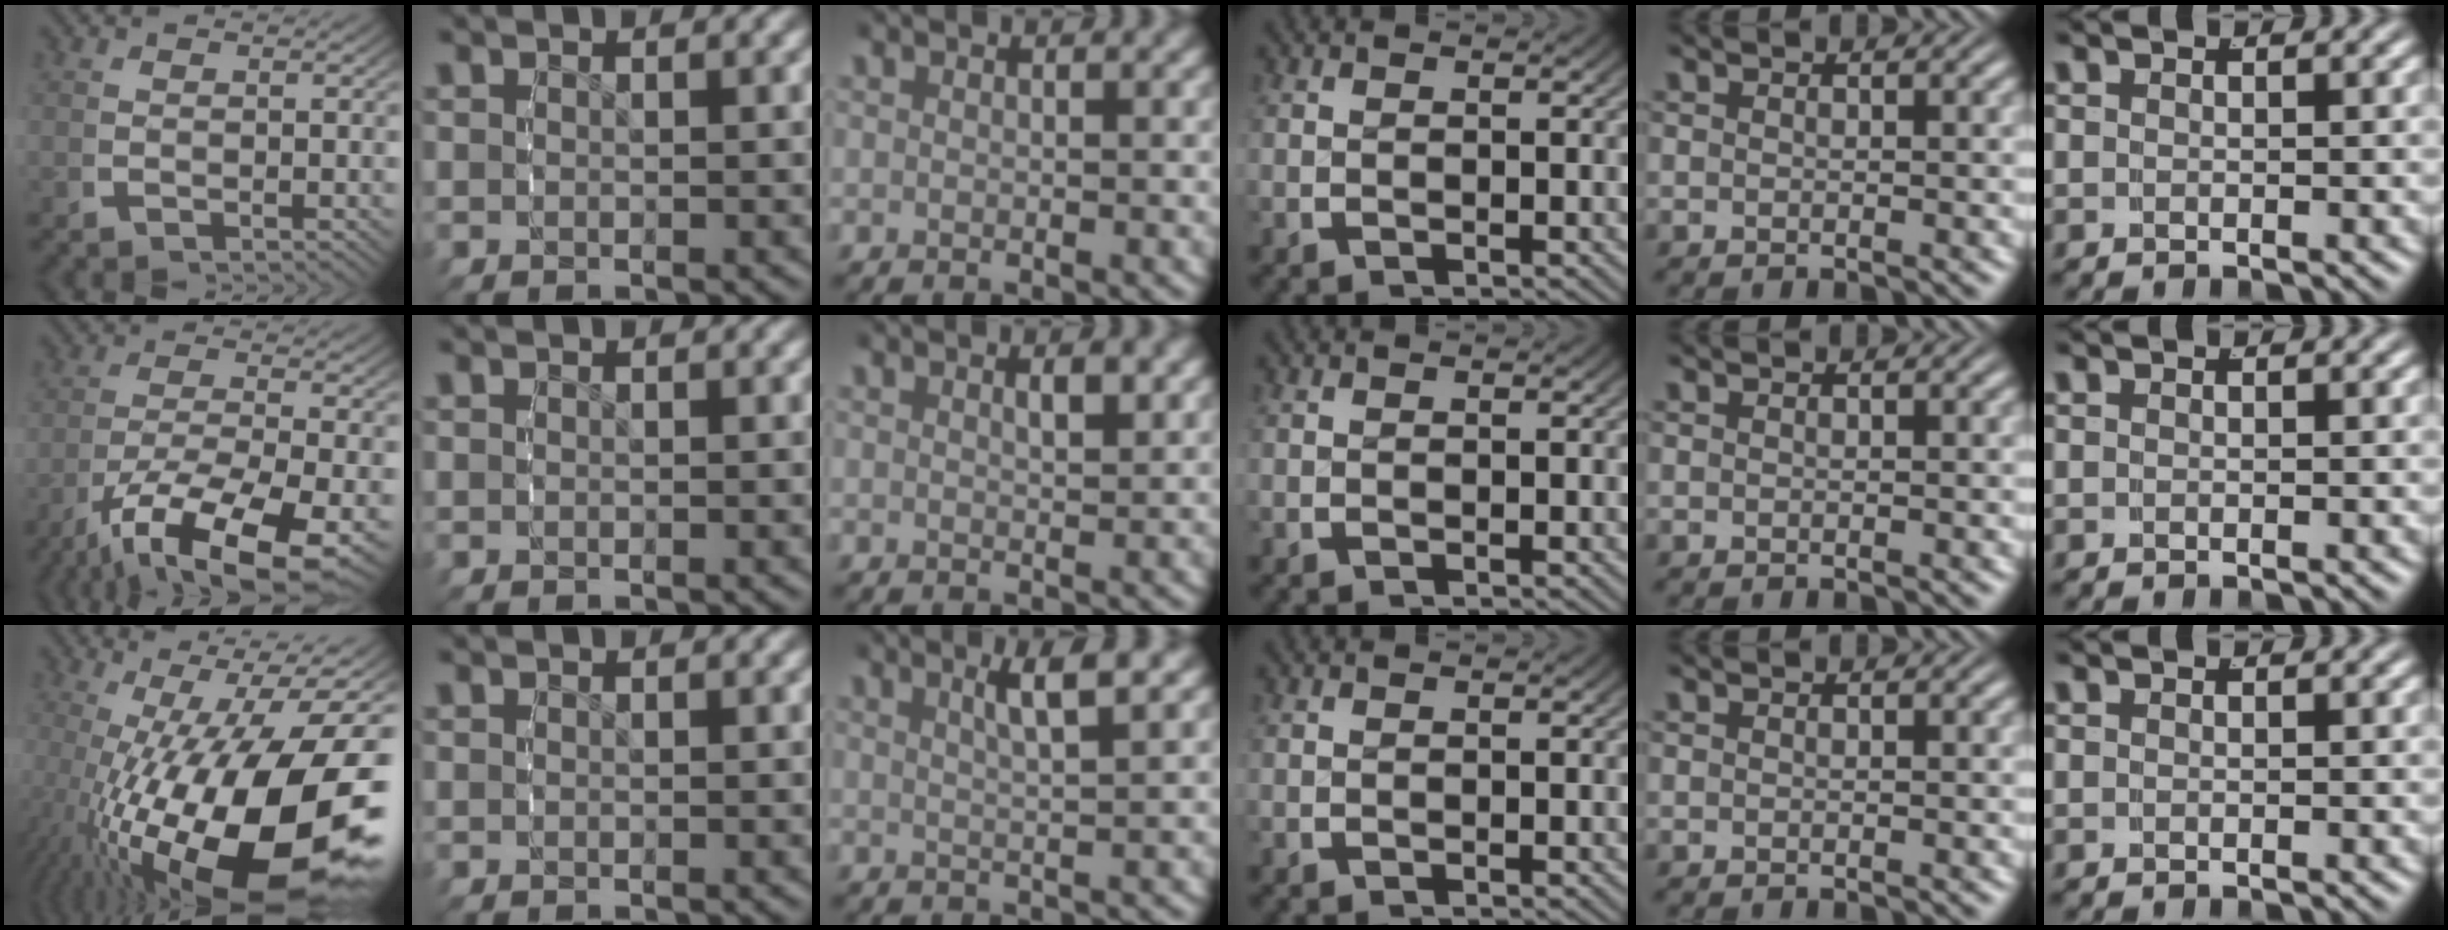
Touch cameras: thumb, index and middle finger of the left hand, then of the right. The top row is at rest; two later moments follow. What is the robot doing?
{"motion": "grasp_and_lifting", "object": "dispenser bottle"}